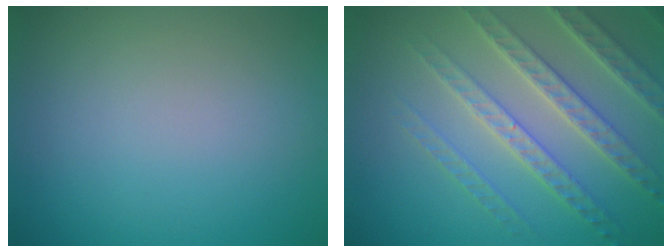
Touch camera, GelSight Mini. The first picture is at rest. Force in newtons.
{"total": 6.1, "press": 4.9, "slide": 3.5}